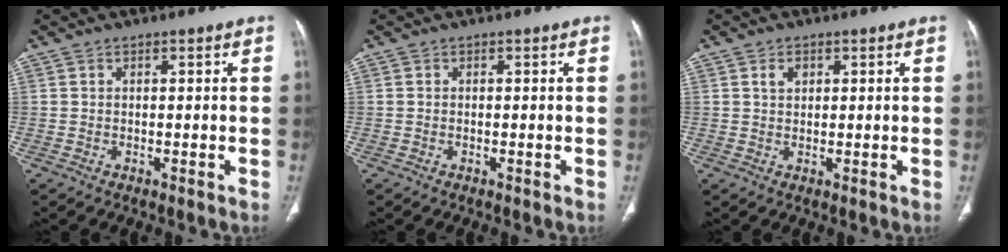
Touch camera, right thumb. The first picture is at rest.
{"total": 0.0}
{"total": 2.0, "force": [0.9, 1.4, 1.1], "torque": [-0.013, 0.000, 0.015]}